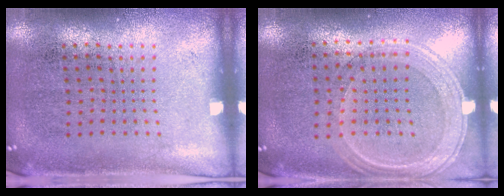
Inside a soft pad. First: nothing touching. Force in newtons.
{"total": 1.0, "press": 0.9, "slide": 0.3}